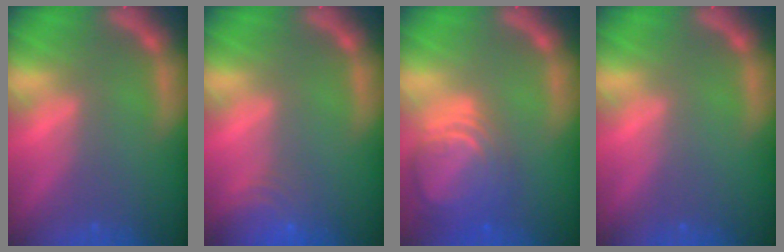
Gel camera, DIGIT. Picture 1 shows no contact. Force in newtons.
{"total": 4.5}
{"total": 8.5}
{"total": 0.0}